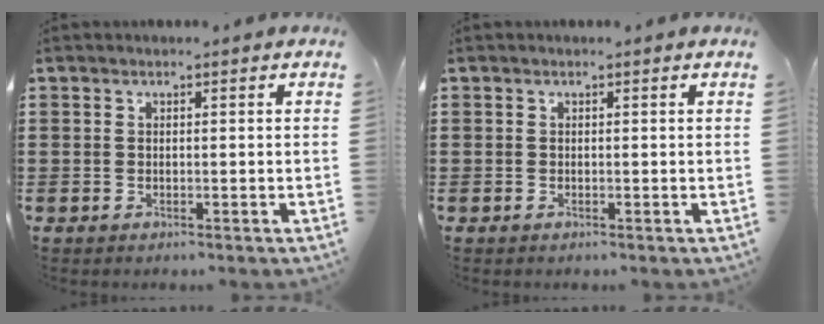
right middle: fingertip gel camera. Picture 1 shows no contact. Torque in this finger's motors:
{"motor_torque": [-0.66, 0.62, 0.15, -0.01]}